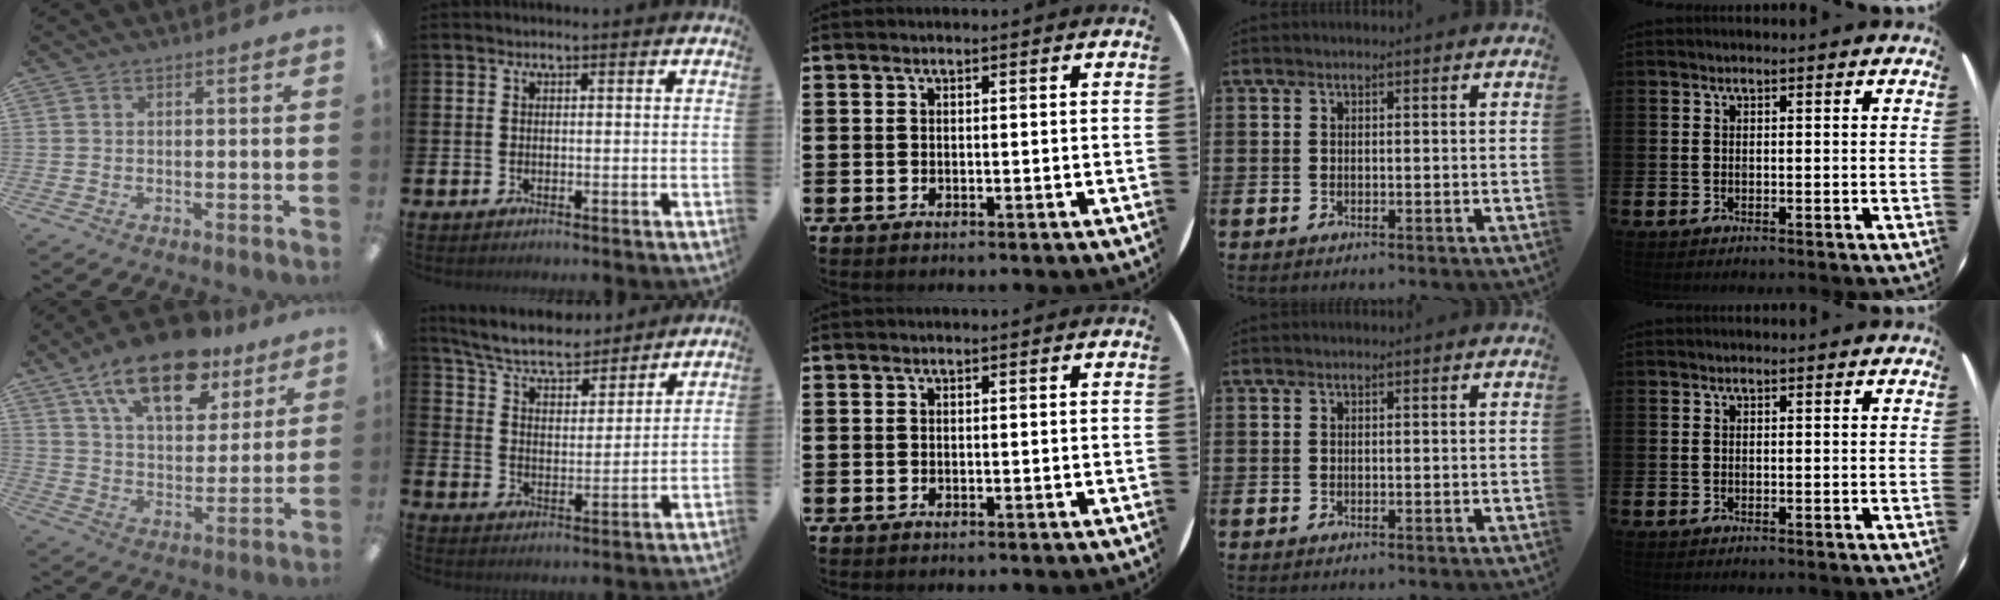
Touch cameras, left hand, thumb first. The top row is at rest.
{"thumb": {"total": 19.0, "force": [12.6, 8.9, 11.1], "torque": [-0.182, -0.058, 0.216]}, "index": {"total": 7.2, "force": [6.6, 1.8, 2.2], "torque": [-0.063, -0.043, 0.114]}}